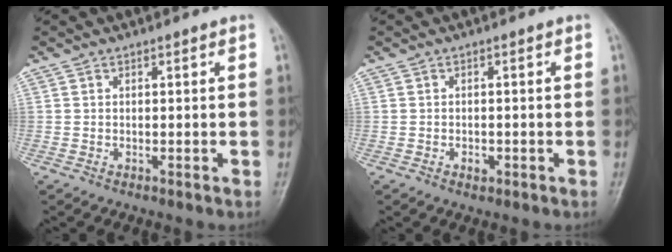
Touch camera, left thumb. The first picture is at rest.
{"total": 1.5, "force": [-0.6, 1.1, 0.8], "torque": [-0.009, 0.002, -0.009]}